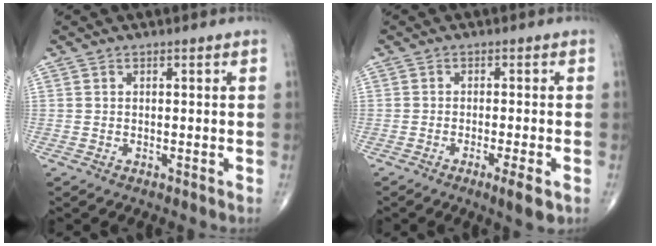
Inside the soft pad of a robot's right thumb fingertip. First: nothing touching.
{"total": 4.4, "force": [-2.1, 0.6, 3.8], "torque": [-0.062, -0.007, -0.035]}